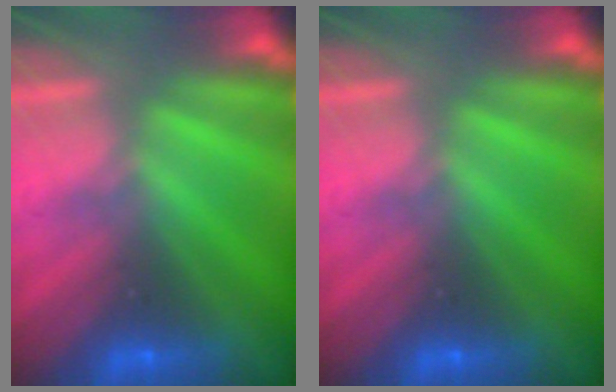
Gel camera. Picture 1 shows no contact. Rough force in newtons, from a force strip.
{"total": 0.0}